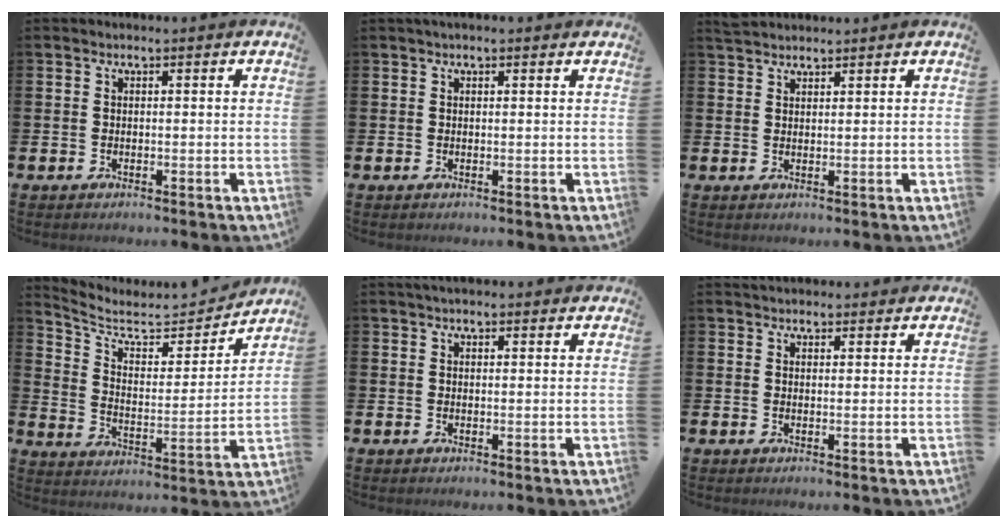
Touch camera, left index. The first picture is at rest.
{"total": 0.9, "force": [0.7, 0.2, 0.5], "torque": [-0.006, 0.002, 0.011]}
{"total": 2.2, "force": [2.2, 0.5, 0.1], "torque": [0.005, -0.006, 0.038]}
{"total": 6.8, "force": [6.1, 2.3, 1.9], "torque": [-0.064, -0.058, 0.098]}
{"total": 2.2, "force": [2.1, 0.4, 0.5], "torque": [-0.010, -0.003, 0.038]}
{"total": 2.6, "force": [2.4, 0.7, 0.1], "torque": [0.004, -0.009, 0.043]}